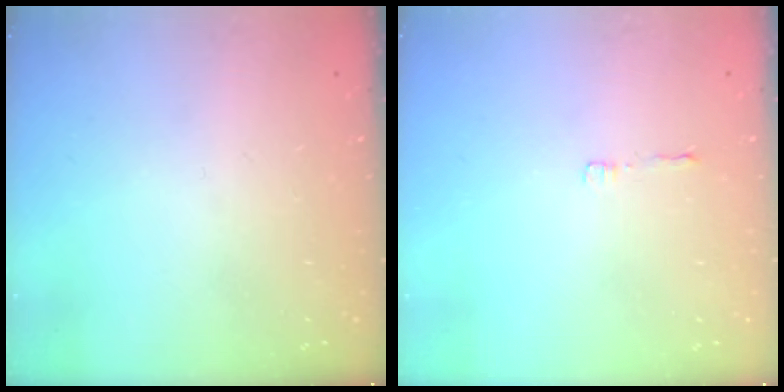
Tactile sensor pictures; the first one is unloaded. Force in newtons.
{"total": 2.8, "press": 2.8, "slide": 0.3}